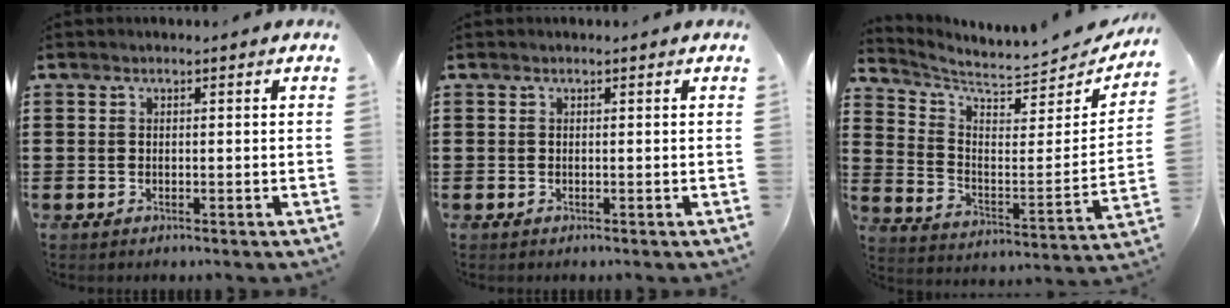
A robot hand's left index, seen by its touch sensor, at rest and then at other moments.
{"total": 0.0}
{"total": 5.4, "force": [5.0, 0.4, 2.0], "torque": [-0.067, -0.052, 0.080]}